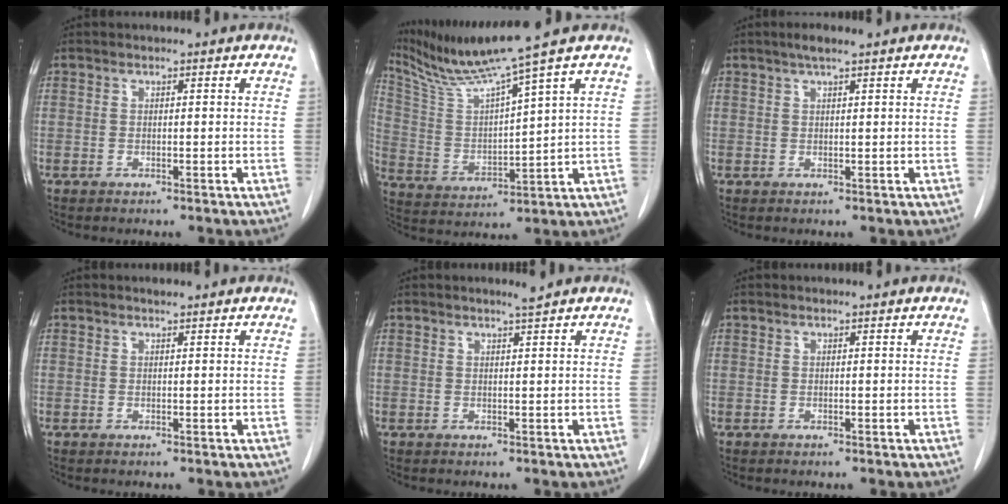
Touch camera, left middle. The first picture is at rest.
{"total": 10.9, "force": [9.1, -2.9, 5.3], "torque": [-0.110, -0.011, 0.182]}
{"total": 2.3, "force": [1.6, 0.1, 1.6], "torque": [-0.036, 0.007, 0.029]}
{"total": 0.5, "force": [0.5, 0.1, 0.2], "torque": [-0.013, -0.001, 0.010]}
{"total": 1.0, "force": [0.9, -0.4, 0.3], "torque": [-0.017, -0.010, 0.019]}
{"total": 0.0}